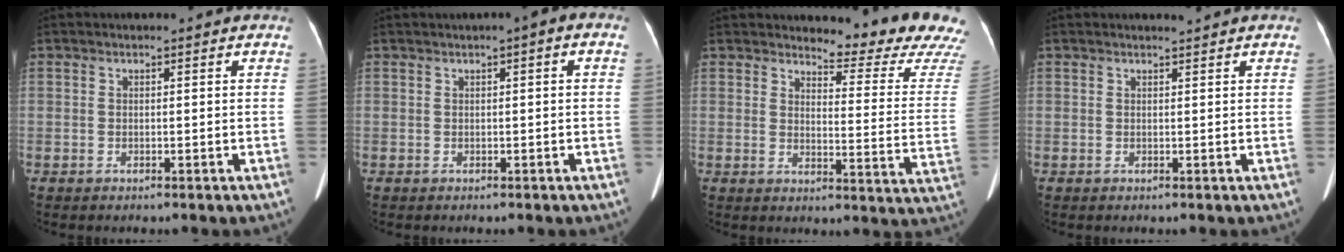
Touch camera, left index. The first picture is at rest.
{"total": 1.6, "force": [0.2, 0.5, 1.5], "torque": [-0.019, 0.014, 0.001]}
{"total": 15.0, "force": [14.6, -0.2, 3.4], "torque": [-0.036, -0.125, 0.151]}
{"total": 0.5, "force": [0.5, -0.2, 0.0], "torque": [-0.006, -0.006, 0.011]}